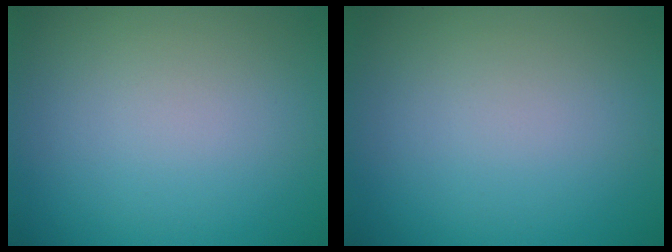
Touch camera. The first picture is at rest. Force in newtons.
{"total": 0.0}